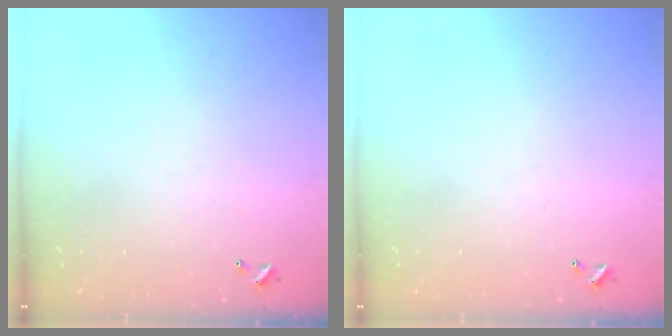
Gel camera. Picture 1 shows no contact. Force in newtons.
{"total": 0.0}